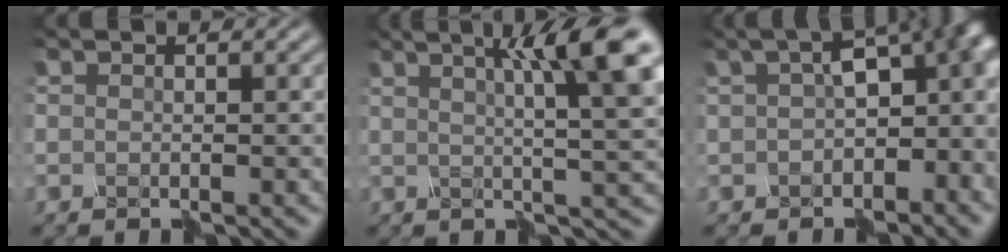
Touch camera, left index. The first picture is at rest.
{"total": 9.6, "force": [3.7, 1.8, 8.7], "torque": [-0.100, 0.022, 0.048]}
{"total": 9.9, "force": [-0.2, 5.7, 8.1], "torque": [-0.100, 0.005, 0.000]}